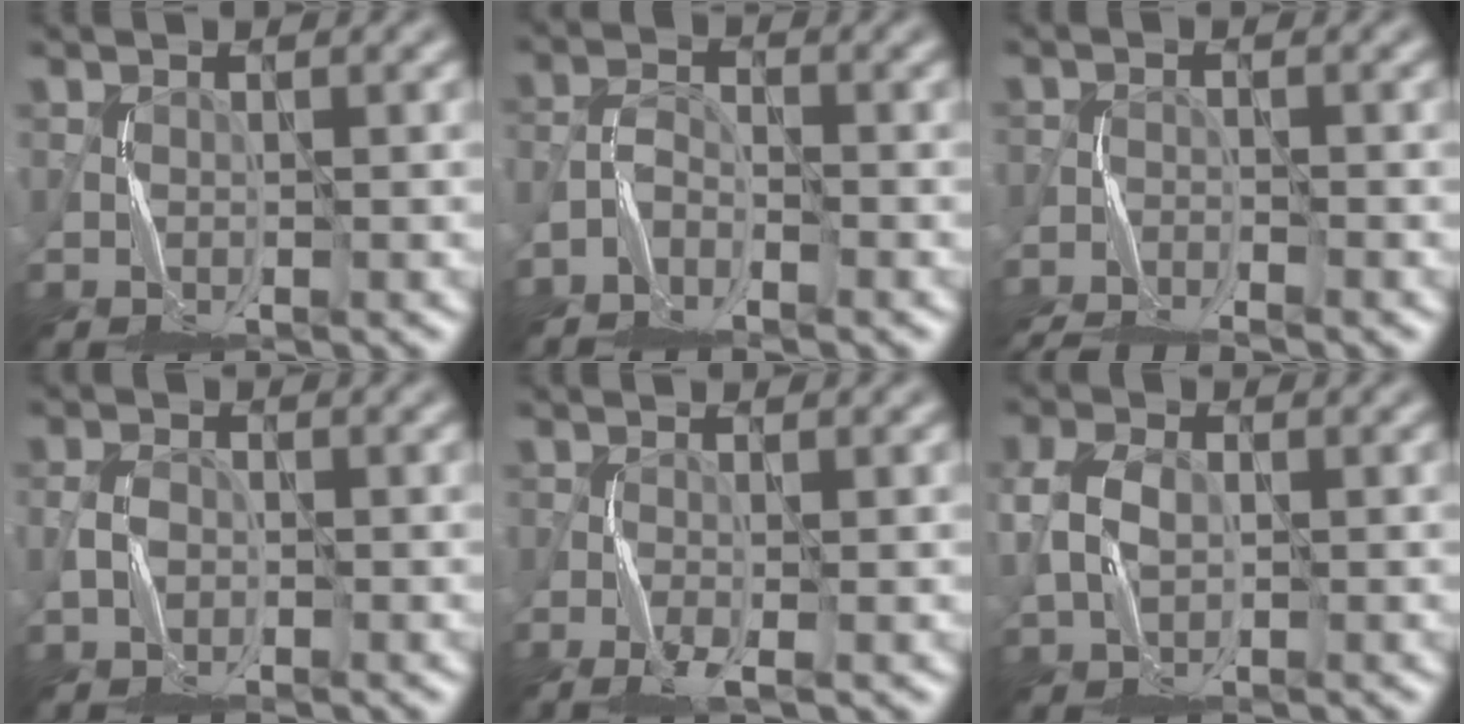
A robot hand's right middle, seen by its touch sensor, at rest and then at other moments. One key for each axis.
{"total": 2.2, "fx": -2.2, "fy": 0.5, "fz": 0.2, "tx": 0.001, "ty": 0.007, "tz": -0.050}
{"total": 6.1, "fx": -6.0, "fy": 0.8, "fz": 1.2, "tx": -0.022, "ty": -0.018, "tz": -0.102}
{"total": 1.5, "fx": -1.0, "fy": 1.0, "fz": 0.5, "tx": -0.010, "ty": 0.004, "tz": -0.024}
{"total": 2.2, "fx": -1.6, "fy": 0.3, "fz": 1.4, "tx": -0.032, "ty": -0.003, "tz": -0.033}
{"total": 2.8, "fx": -0.2, "fy": 2.1, "fz": 1.8, "tx": -0.045, "ty": 0.005, "tz": -0.007}